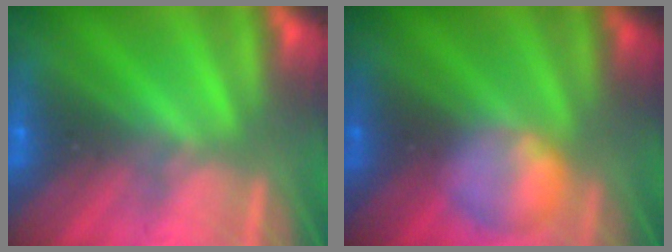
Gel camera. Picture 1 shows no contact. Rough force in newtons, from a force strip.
{"total": 2.4}